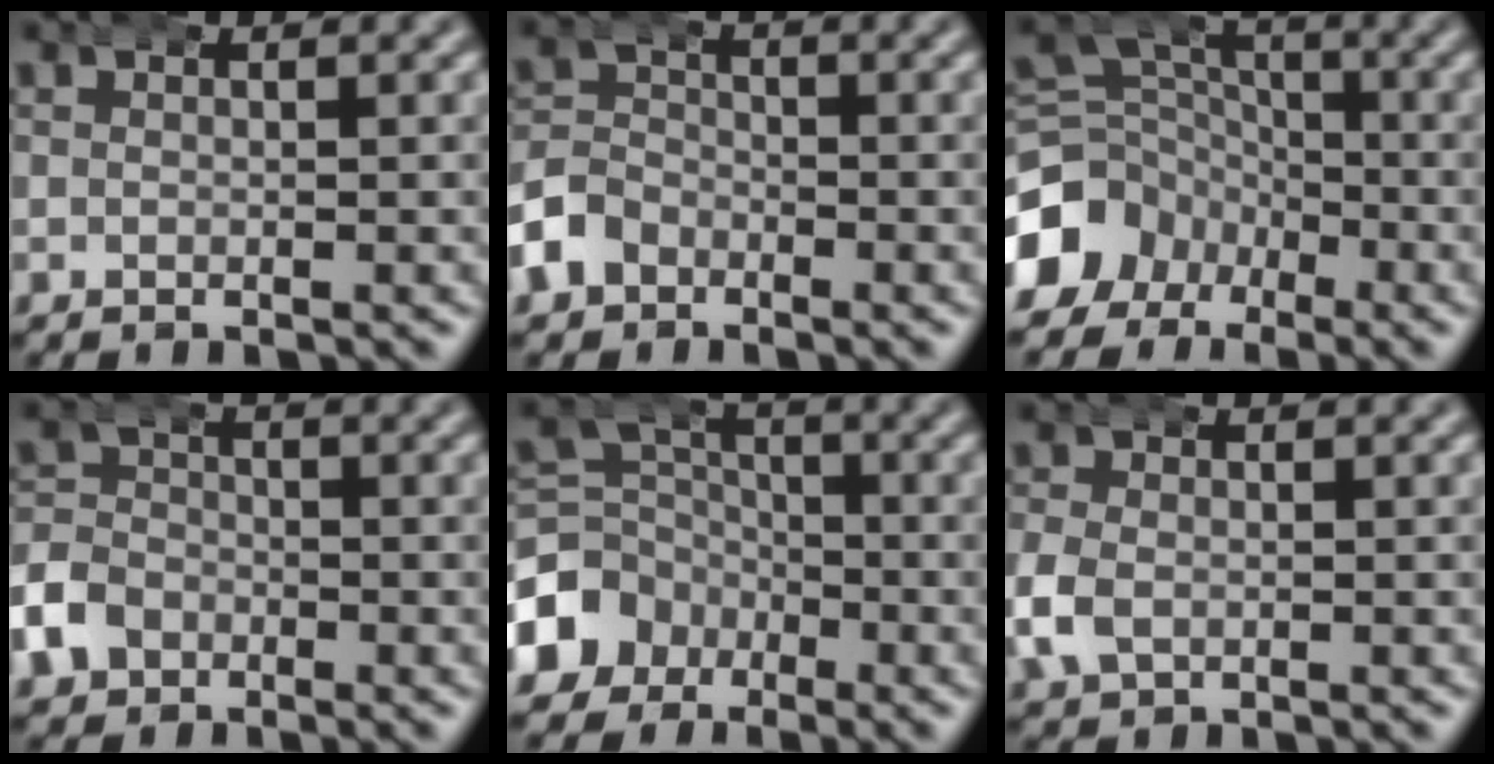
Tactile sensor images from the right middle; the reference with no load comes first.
{"total": 3.9, "force": [-2.4, 3.0, 0.8], "torque": [-0.023, -0.004, -0.046]}
{"total": 9.1, "force": [-2.8, 8.1, 3.1], "torque": [-0.065, -0.029, -0.054]}
{"total": 4.2, "force": [-2.1, 3.5, 0.8], "torque": [-0.023, -0.003, -0.043]}
{"total": 7.6, "force": [-2.8, 6.8, 2.0], "torque": [-0.045, -0.028, -0.050]}
{"total": 2.6, "force": [-0.6, 2.2, 1.3], "torque": [-0.043, 0.001, -0.013]}